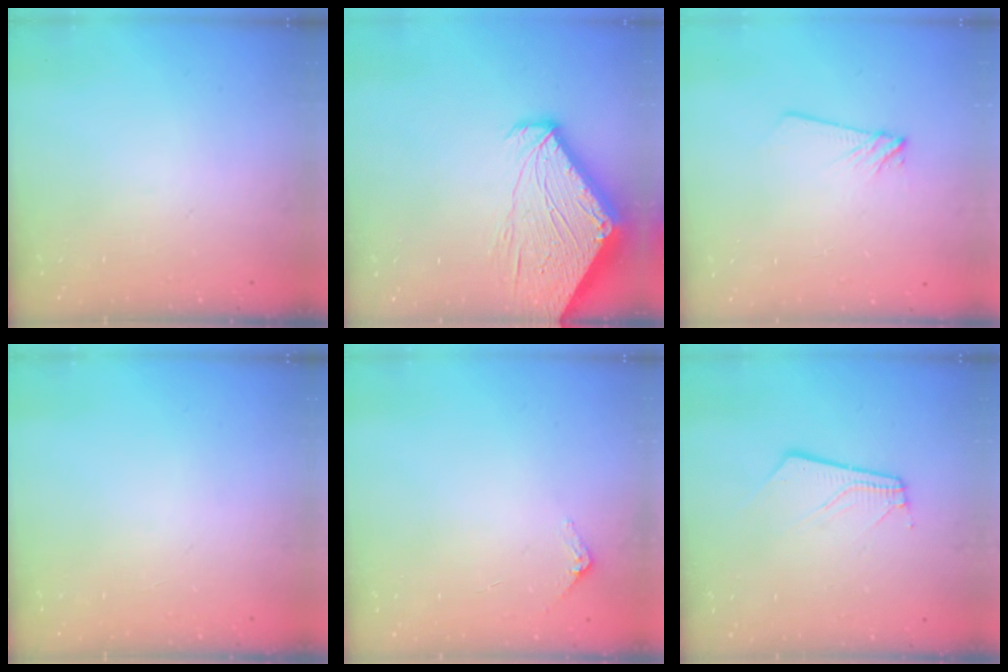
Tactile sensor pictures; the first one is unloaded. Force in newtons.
{"total": 6.7, "press": 6.7, "slide": 0.5}
{"total": 3.8, "press": 3.7, "slide": 0.6}
{"total": 0.0}
{"total": 2.9, "press": 2.9, "slide": 0.2}
{"total": 4.5, "press": 4.5, "slide": 0.5}